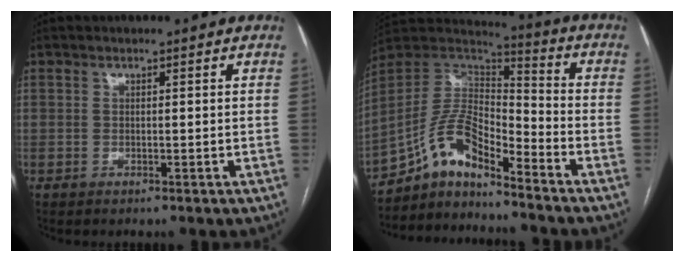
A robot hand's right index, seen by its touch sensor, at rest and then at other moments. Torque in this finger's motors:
{"motor_torque": [1.03, -1.10, 0.59, 0.12]}